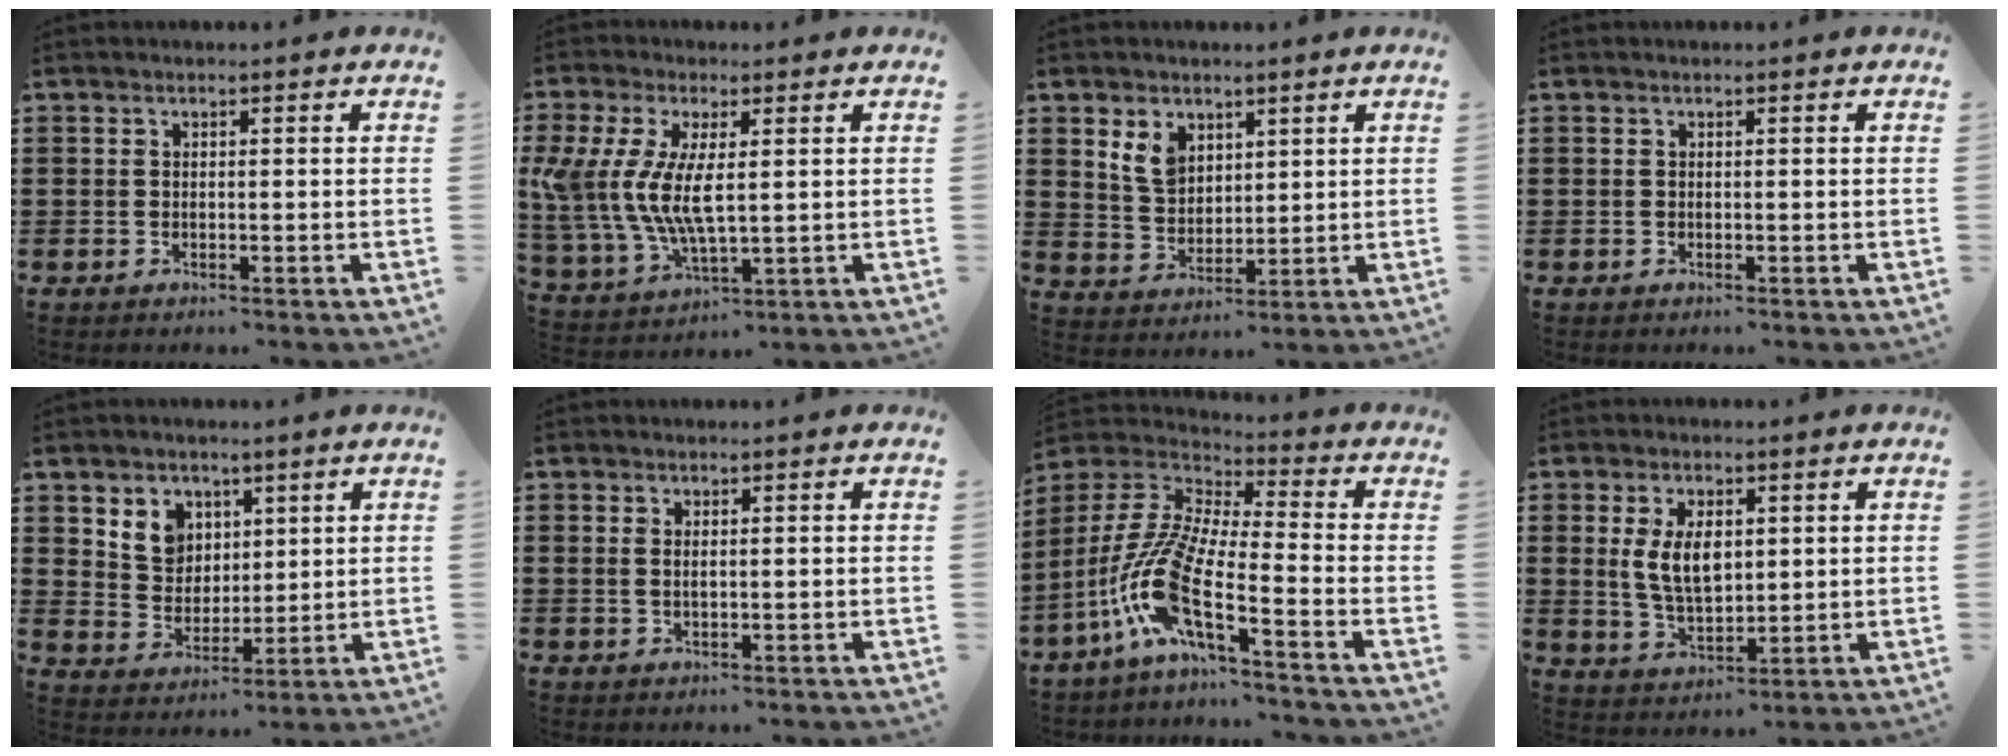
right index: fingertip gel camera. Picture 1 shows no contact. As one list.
[{"total": 9.5, "force": [1.2, 4.5, 8.3], "torque": [-0.203, -0.006, 0.015]}, {"total": 5.3, "force": [2.7, 3.7, 2.7], "torque": [-0.067, 0.013, 0.052]}, {"total": 0.0}, {"total": 5.6, "force": [2.8, 4.7, 1.0], "torque": [-0.041, 0.008, 0.052]}, {"total": 1.0, "force": [0.2, 0.3, 0.9], "torque": [-0.019, 0.002, 0.003]}, {"total": 11.5, "force": [-6.6, 1.9, 9.3], "torque": [-0.232, -0.026, -0.144]}, {"total": 6.8, "force": [1.1, 3.6, 5.6], "torque": [-0.116, 0.005, 0.015]}]